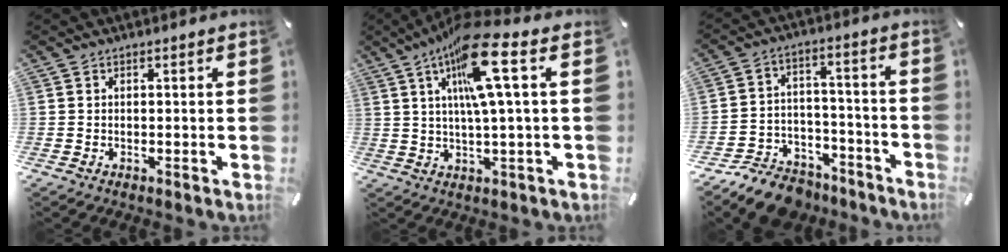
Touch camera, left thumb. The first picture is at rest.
{"total": 14.9, "force": [5.7, 1.5, 13.7], "torque": [-0.244, -0.019, 0.085]}
{"total": 11.6, "force": [-9.7, 5.6, 3.2], "torque": [-0.036, 0.073, -0.175]}